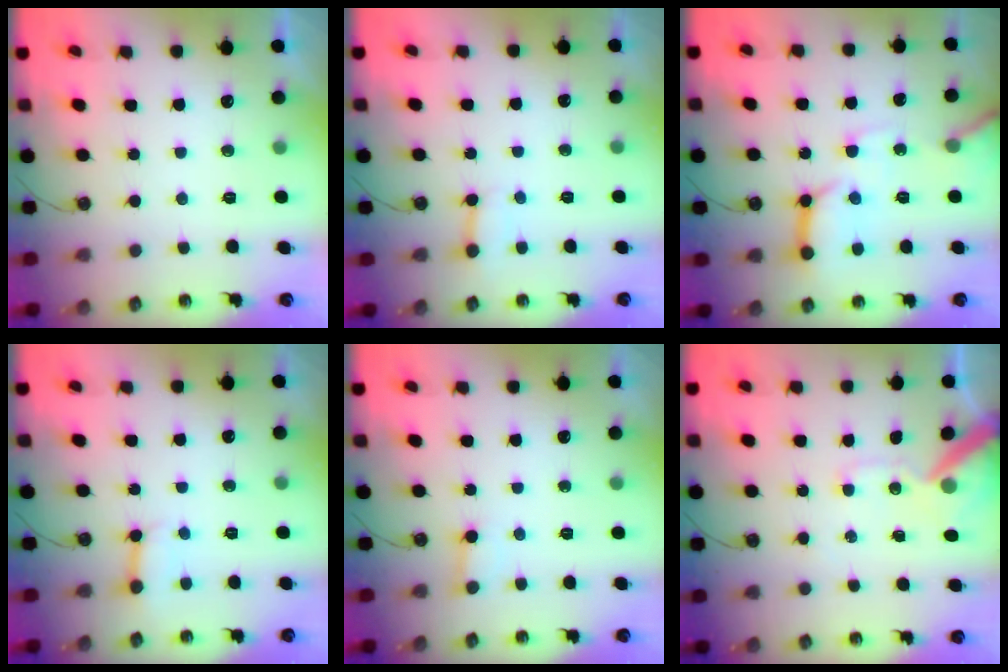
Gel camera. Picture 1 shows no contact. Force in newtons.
{"total": 3.4, "press": 3.4, "slide": 0.2}
{"total": 13.6, "press": 13.5, "slide": 1.3}
{"total": 3.6, "press": 3.6, "slide": 0.4}
{"total": 3.7, "press": 3.7, "slide": 0.3}
{"total": 11.6, "press": 11.5, "slide": 1.5}